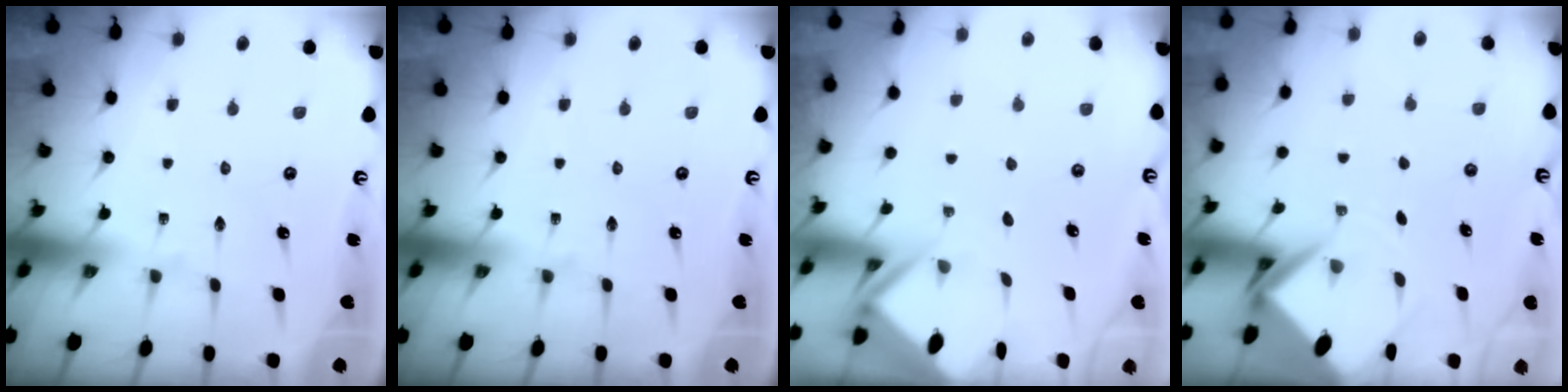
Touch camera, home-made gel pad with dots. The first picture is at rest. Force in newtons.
{"total": 0.0}
{"total": 2.6, "press": 2.6, "slide": 0.1}
{"total": 4.8, "press": 4.8, "slide": 0.5}